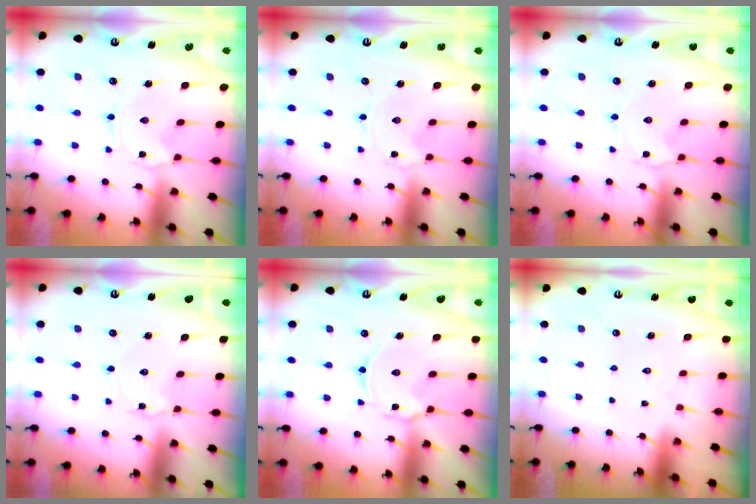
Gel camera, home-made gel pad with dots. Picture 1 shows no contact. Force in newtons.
{"total": 0.0}
{"total": 3.1, "press": 3.1, "slide": 0.3}
{"total": 2.3, "press": 2.3, "slide": 0.3}
{"total": 5.7, "press": 5.6, "slide": 0.5}
{"total": 1.5, "press": 1.5, "slide": 0.1}